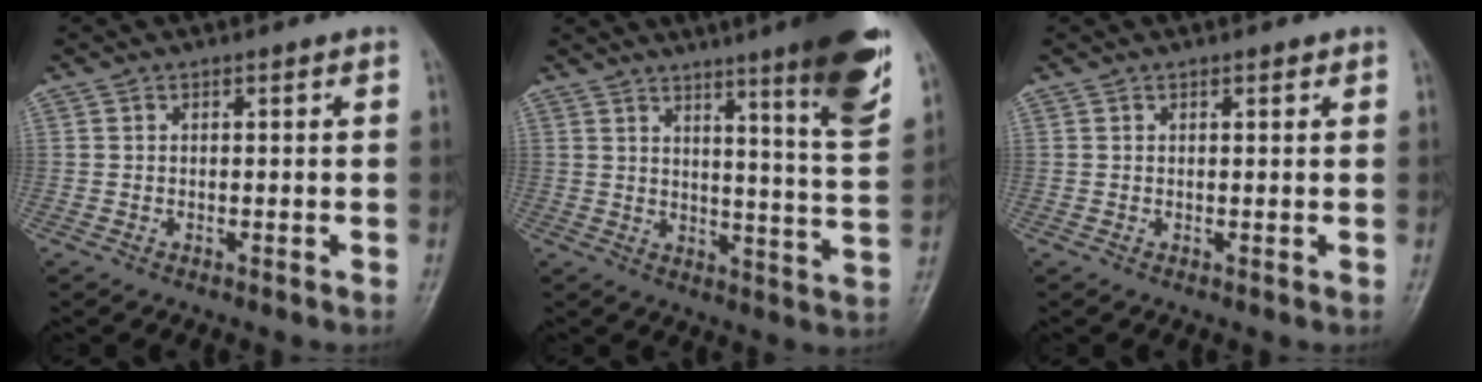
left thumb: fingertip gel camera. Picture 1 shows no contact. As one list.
[{"total": 16.7, "force": [10.0, 1.4, 13.3], "torque": [-0.164, -0.056, 0.132]}, {"total": 0.8, "force": [0.6, 0.3, 0.5], "torque": [-0.008, -0.002, 0.007]}]